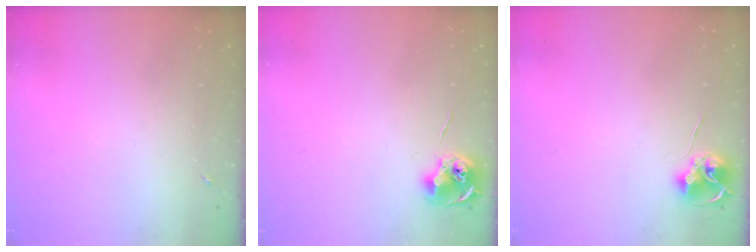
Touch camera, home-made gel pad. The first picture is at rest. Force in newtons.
{"total": 8.4, "press": 8.4, "slide": 0.4}
{"total": 7.9, "press": 7.9, "slide": 0.4}